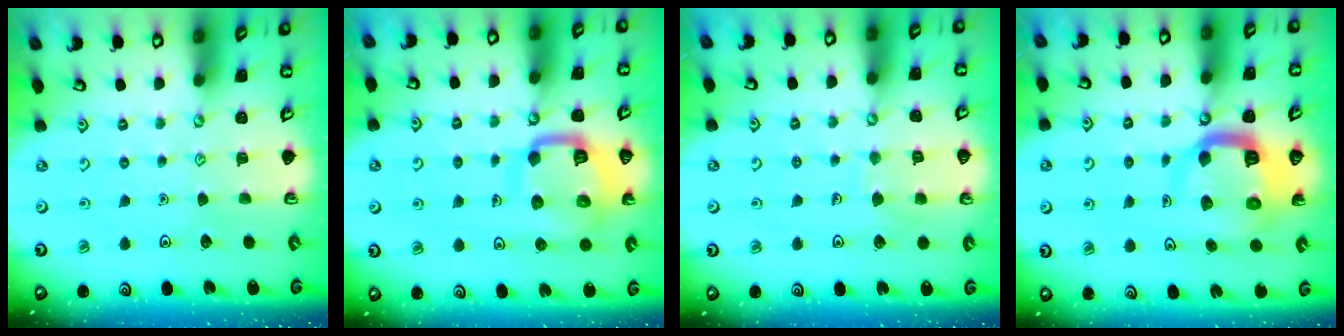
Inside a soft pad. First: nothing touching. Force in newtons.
{"total": 12.6, "press": 12.6, "slide": 1.4}
{"total": 6.4, "press": 6.4, "slide": 0.5}
{"total": 10.6, "press": 10.6, "slide": 1.3}